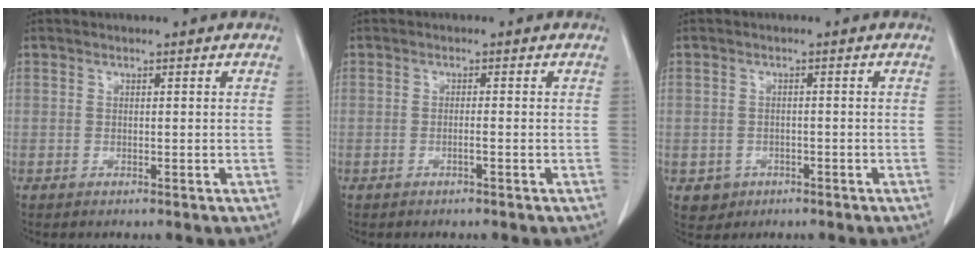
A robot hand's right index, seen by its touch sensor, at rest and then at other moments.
{"total": 0.8, "force": [-0.4, -0.1, 0.7], "torque": [-0.010, 0.002, -0.007]}
{"total": 2.9, "force": [-1.2, 2.6, 0.3], "torque": [0.000, 0.009, -0.012]}